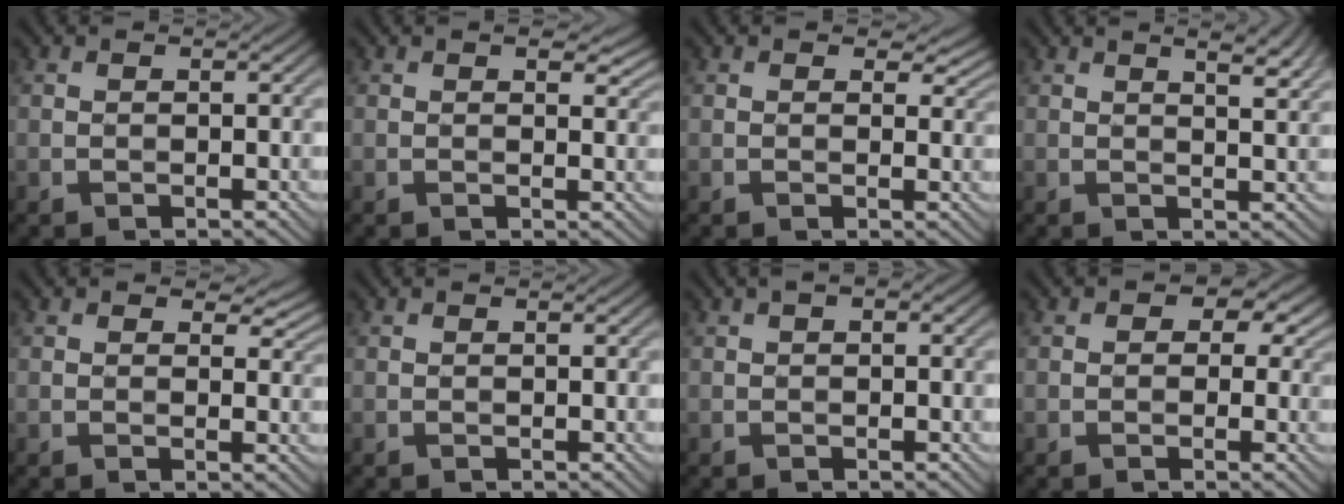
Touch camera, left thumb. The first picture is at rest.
{"total": 3.8, "force": [2.0, 1.8, 2.8], "torque": [-0.037, -0.002, 0.032]}
{"total": 3.4, "force": [1.8, 2.0, 2.0], "torque": [-0.032, -0.005, 0.023]}
{"total": 5.8, "force": [3.3, 1.4, 4.5], "torque": [-0.065, 0.012, 0.049]}
{"total": 3.5, "force": [1.8, 2.0, 2.2], "torque": [-0.033, -0.006, 0.024]}
{"total": 0.0}
{"total": 2.0, "force": [0.5, 0.9, 1.7], "torque": [-0.023, 0.008, 0.006]}
{"total": 5.4, "force": [1.6, 4.0, 3.2], "torque": [-0.028, 0.014, 0.005]}